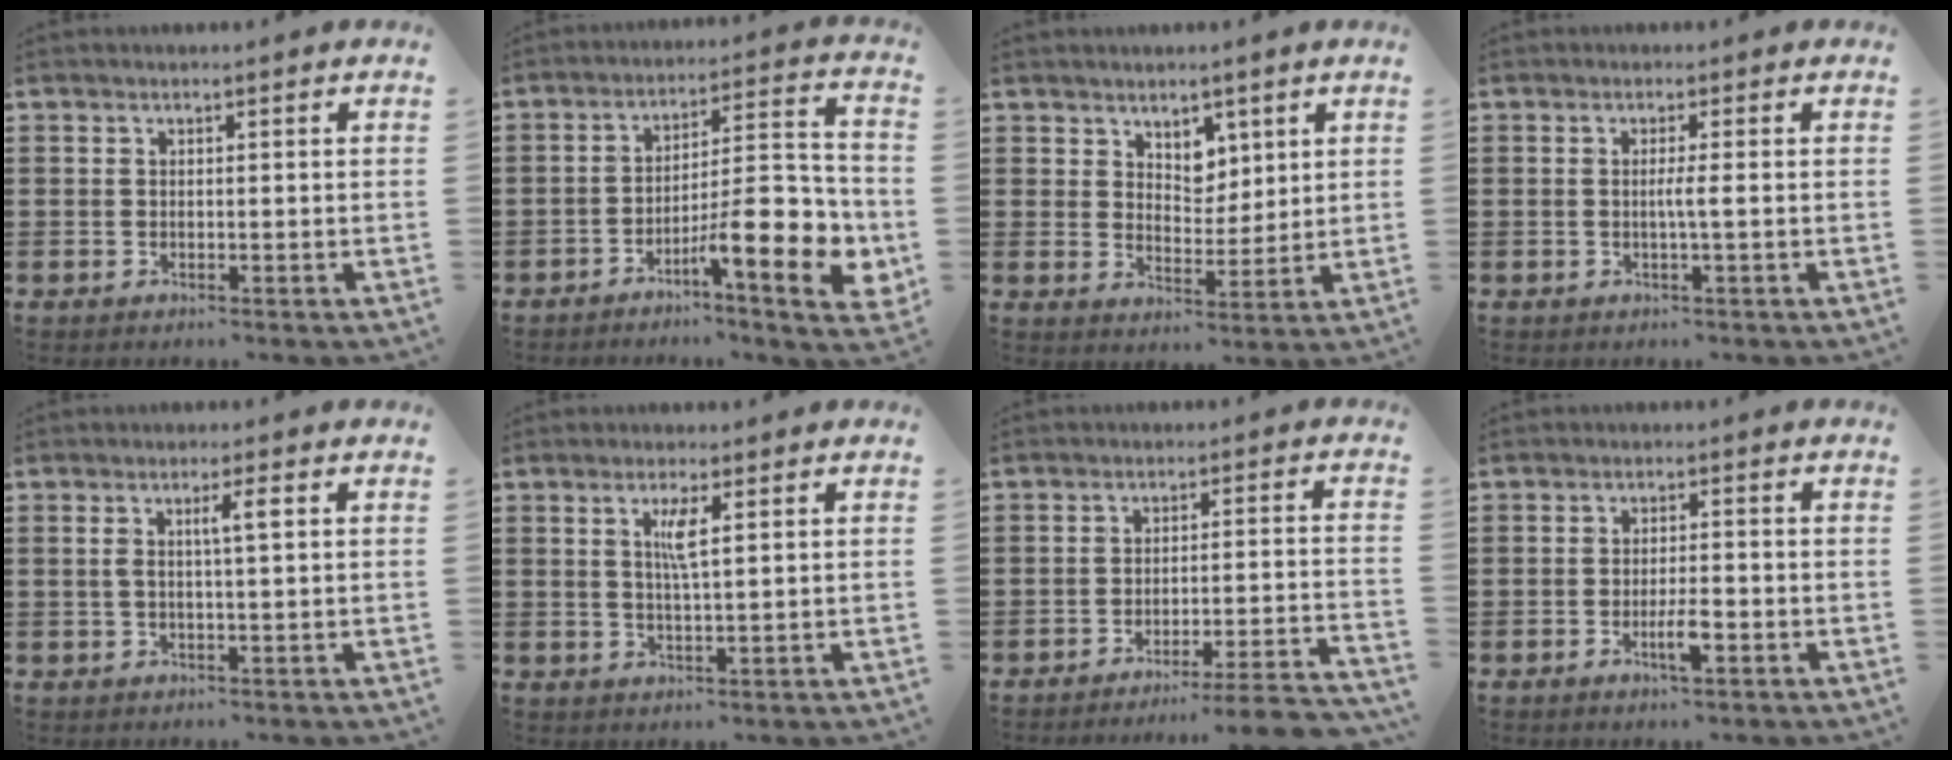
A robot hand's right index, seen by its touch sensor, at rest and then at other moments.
{"total": 12.1, "force": [-5.7, 2.9, 10.2], "torque": [-0.147, -0.007, -0.102]}
{"total": 4.4, "force": [3.3, 2.9, 0.6], "torque": [-0.020, -0.001, 0.059]}
{"total": 2.0, "force": [-0.2, -0.4, 1.9], "torque": [-0.035, -0.006, -0.007]}
{"total": 3.2, "force": [0.8, 0.4, 3.1], "torque": [-0.061, 0.004, 0.009]}
{"total": 3.2, "force": [1.2, 0.4, 2.9], "torque": [-0.062, 0.001, 0.018]}
{"total": 5.0, "force": [-4.5, -0.6, 2.2], "torque": [-0.036, -0.018, -0.088]}
{"total": 3.5, "force": [-1.5, 0.8, 3.0], "torque": [-0.058, 0.001, -0.029]}